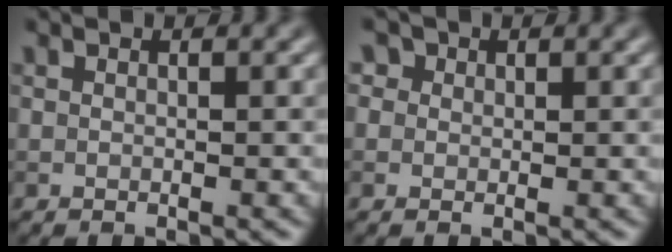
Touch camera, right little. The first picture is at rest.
{"total": 2.4, "force": [1.3, 1.8, 0.9], "torque": [-0.011, 0.009, 0.001]}